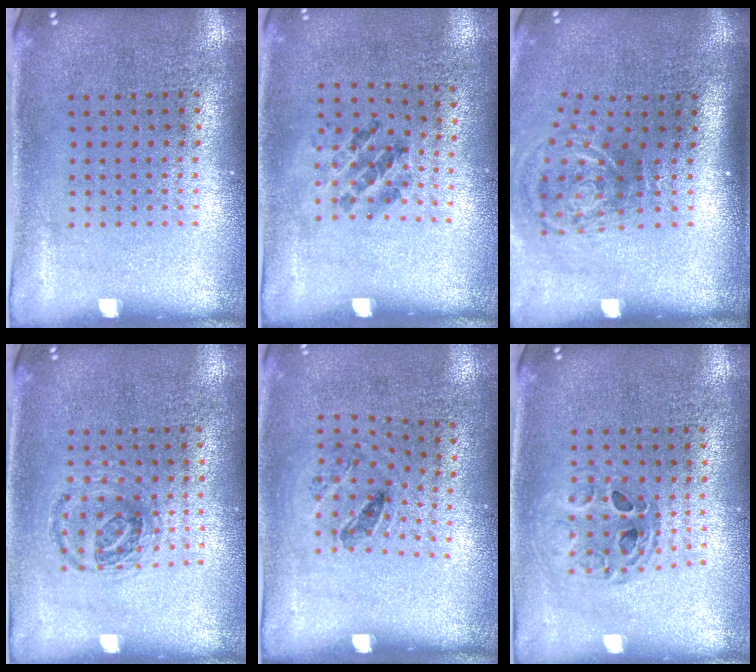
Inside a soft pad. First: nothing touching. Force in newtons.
{"total": 1.1, "press": 0.7, "slide": 0.9}
{"total": 2.1, "press": 1.2, "slide": 1.7}
{"total": 1.0, "press": 0.9, "slide": 0.2}
{"total": 1.2, "press": 0.8, "slide": 1.0}
{"total": 0.8, "press": 0.8, "slide": 0.1}